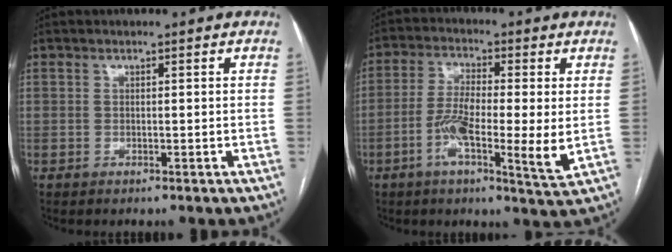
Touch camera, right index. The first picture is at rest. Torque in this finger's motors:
{"motor_torque": [0.59, 0.08, 0.58, 0.16]}